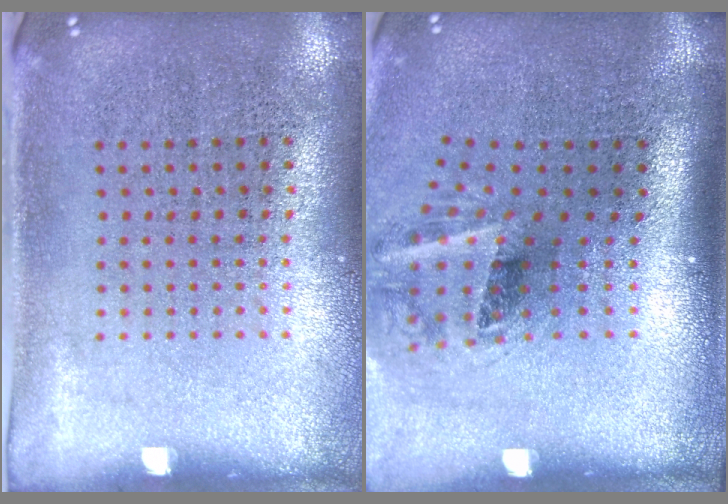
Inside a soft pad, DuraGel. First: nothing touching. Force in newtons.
{"total": 1.9, "press": 1.2, "slide": 1.4}